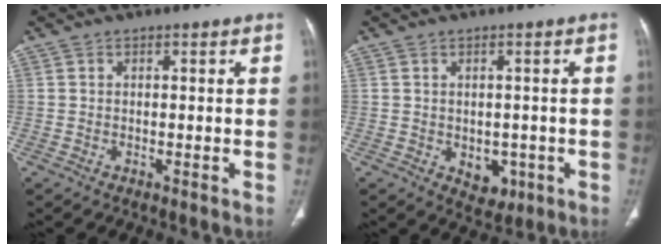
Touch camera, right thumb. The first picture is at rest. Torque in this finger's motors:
{"motor_torque": [0.00, 0.98, -0.01, 0.28, 0.00]}